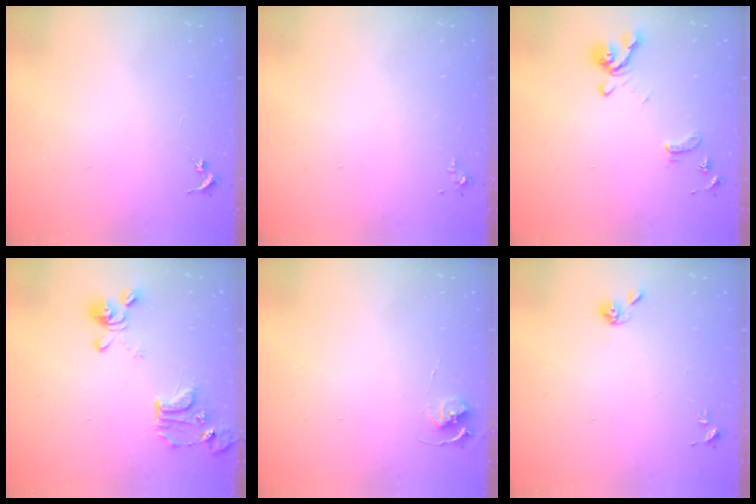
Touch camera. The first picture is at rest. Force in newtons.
{"total": 3.5, "press": 3.4, "slide": 0.5}
{"total": 12.8, "press": 12.7, "slide": 1.4}
{"total": 15.3, "press": 15.3, "slide": 1.1}
{"total": 5.3, "press": 5.2, "slide": 0.6}
{"total": 4.8, "press": 4.8, "slide": 0.8}